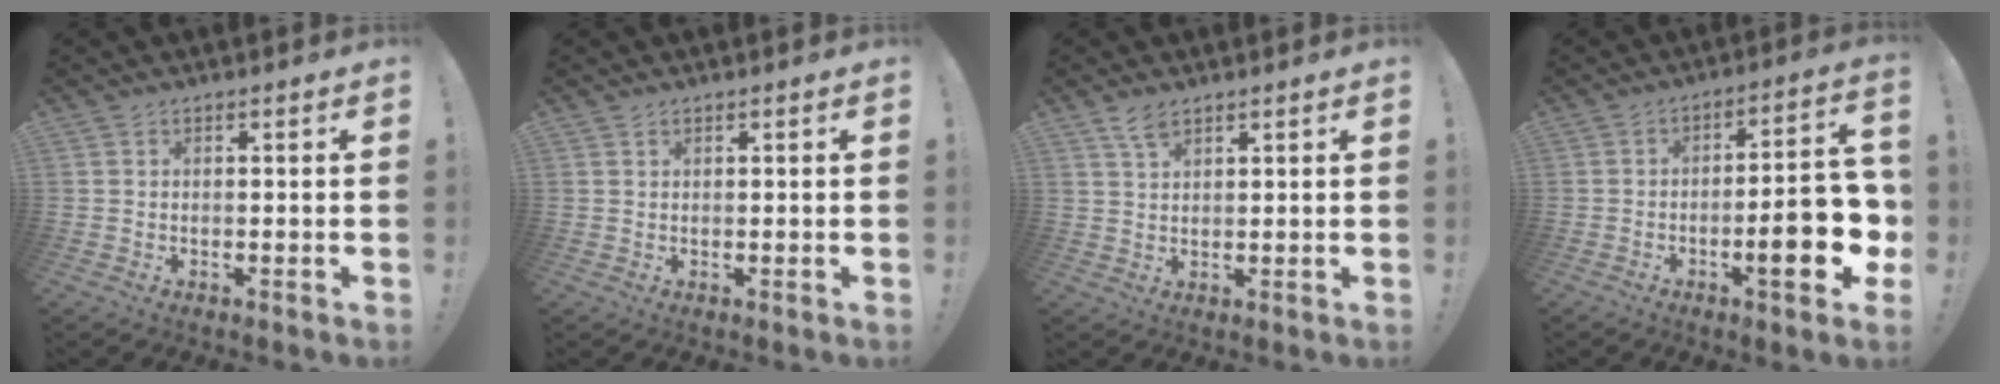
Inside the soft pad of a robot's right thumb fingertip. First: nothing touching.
{"total": 0.7, "force": [0.6, 0.3, 0.2], "torque": [0.001, -0.002, 0.011]}
{"total": 4.0, "force": [2.7, 1.6, 2.4], "torque": [-0.040, -0.010, 0.049]}
{"total": 16.3, "force": [-4.3, 3.8, 15.2], "torque": [-0.194, 0.009, -0.060]}